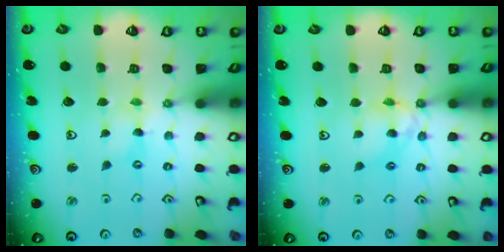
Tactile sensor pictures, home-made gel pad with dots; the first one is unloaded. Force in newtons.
{"total": 9.0, "press": 9.0, "slide": 0.8}